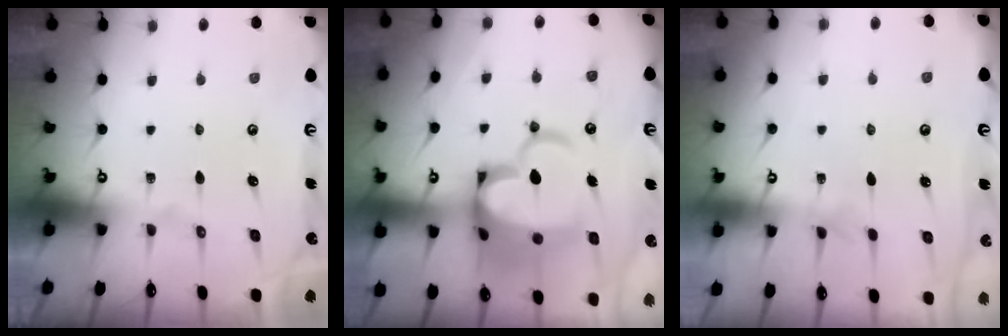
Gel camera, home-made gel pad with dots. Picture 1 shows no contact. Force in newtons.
{"total": 15.9, "press": 15.8, "slide": 2.2}
{"total": 2.8, "press": 2.8, "slide": 0.3}